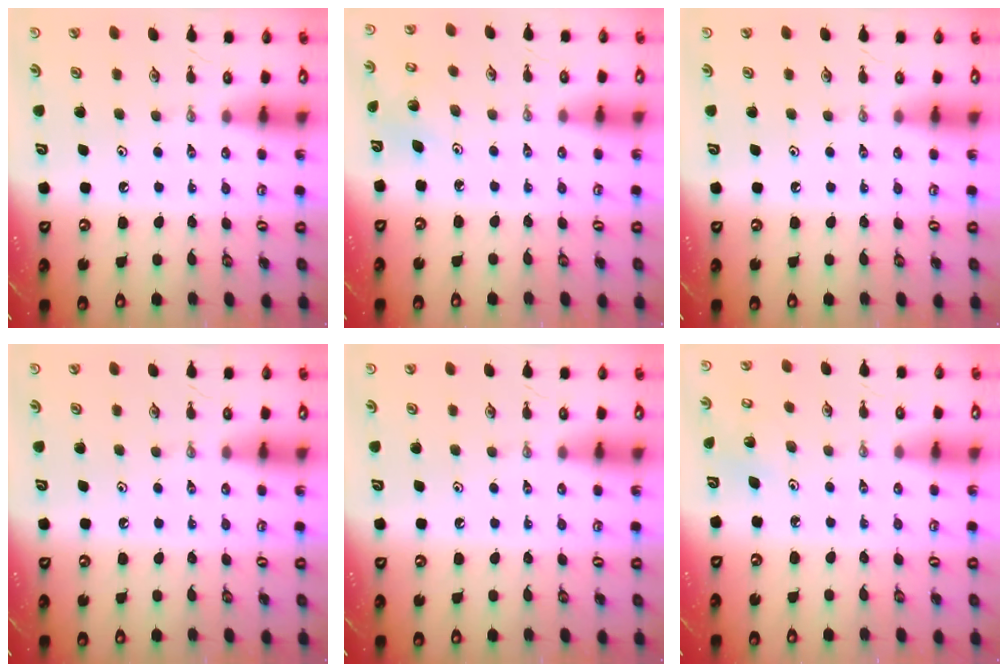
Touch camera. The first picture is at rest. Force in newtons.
{"total": 2.7, "press": 2.7, "slide": 0.2}
{"total": 0.0}
{"total": 0.0}
{"total": 0.0}
{"total": 2.2, "press": 2.2, "slide": 0.2}